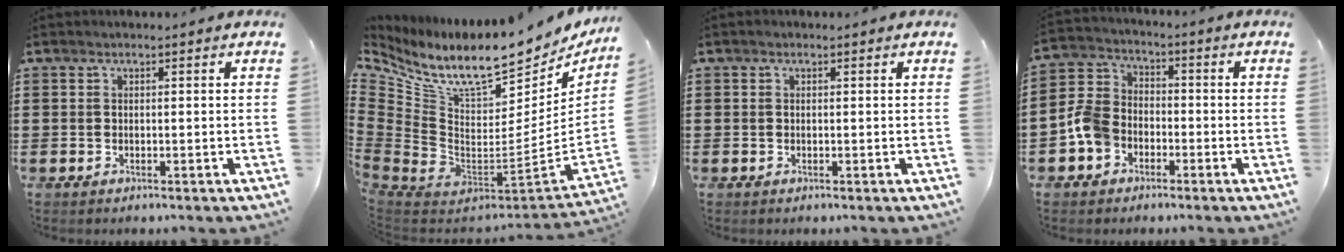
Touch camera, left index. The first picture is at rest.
{"total": 11.9, "force": [8.6, 3.4, 7.5], "torque": [-0.163, -0.081, 0.145]}
{"total": 0.0}
{"total": 6.4, "force": [-2.9, 4.9, 2.9], "torque": [-0.092, 0.010, -0.063]}